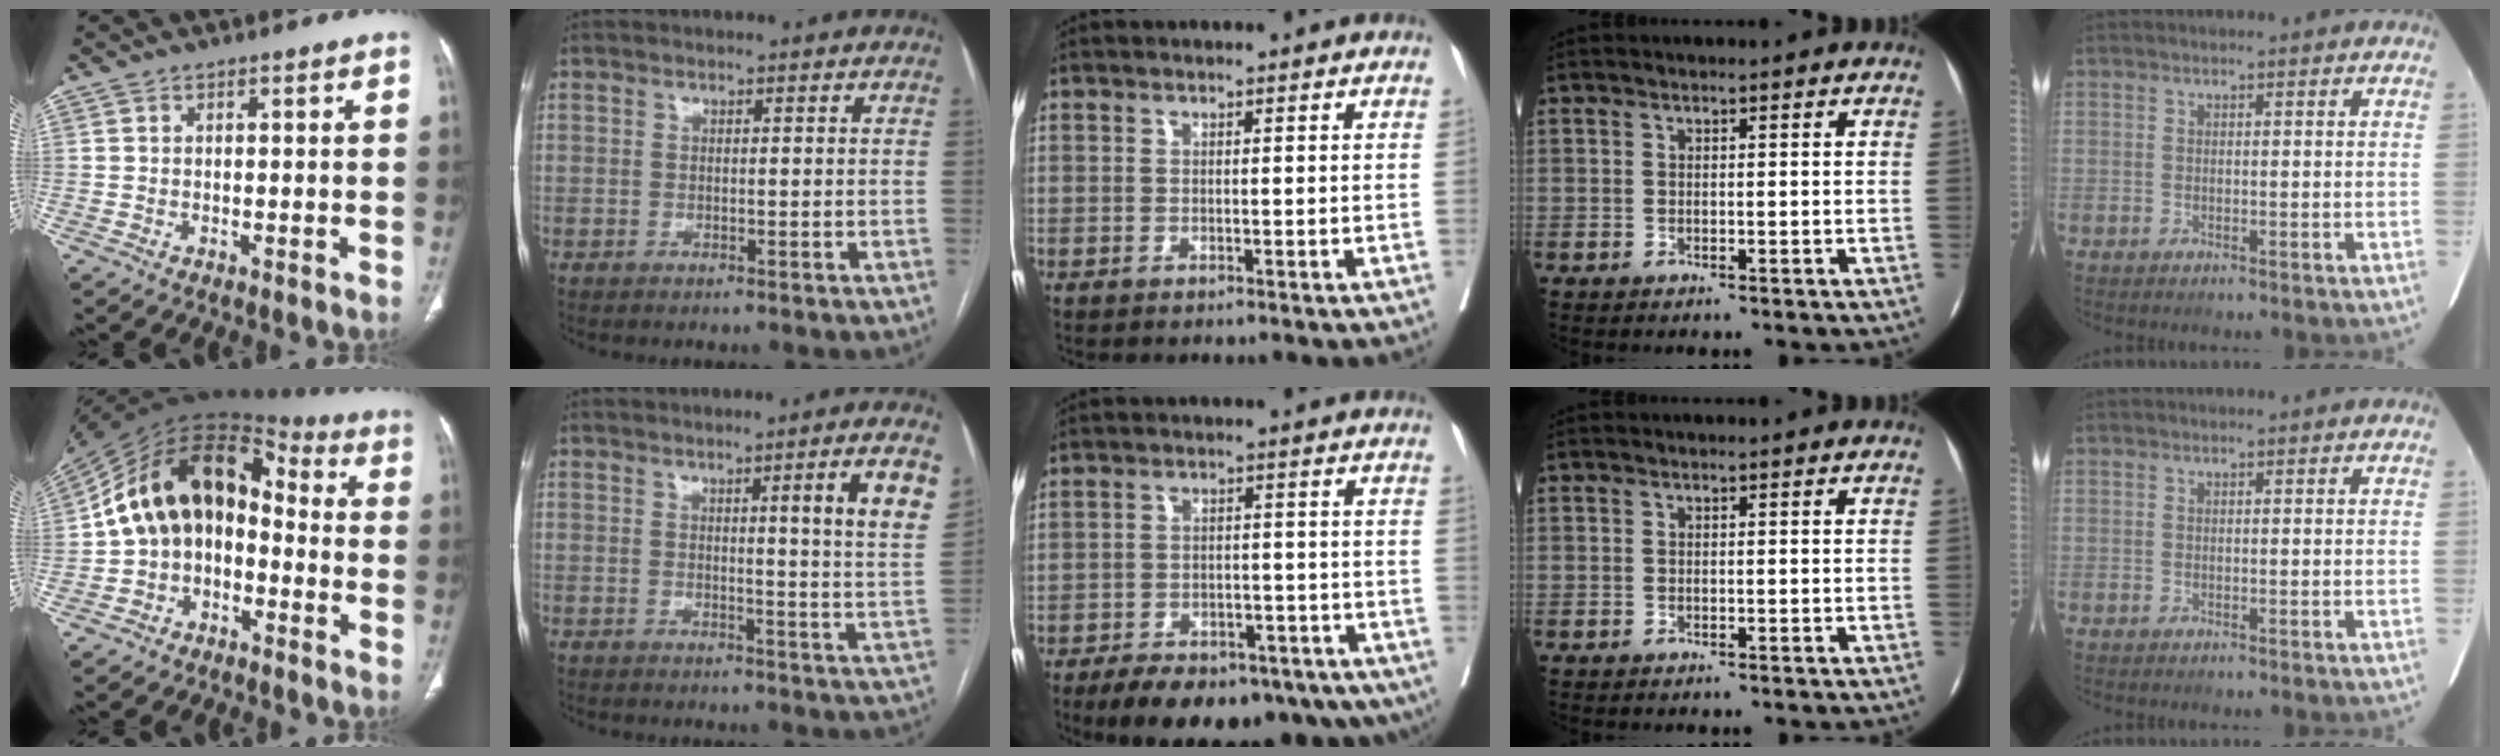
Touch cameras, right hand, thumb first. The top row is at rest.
{"thumb": {"total": 16.9, "force": [-1.8, 12.2, 11.5], "torque": [-0.165, 0.078, -0.044]}, "index": {"total": 9.1, "force": [3.6, -0.9, 8.3], "torque": [-0.100, -0.019, 0.038]}, "middle": {"total": 19.2, "force": [-13.2, 8.2, 11.3], "torque": [-0.154, 0.001, -0.178]}}